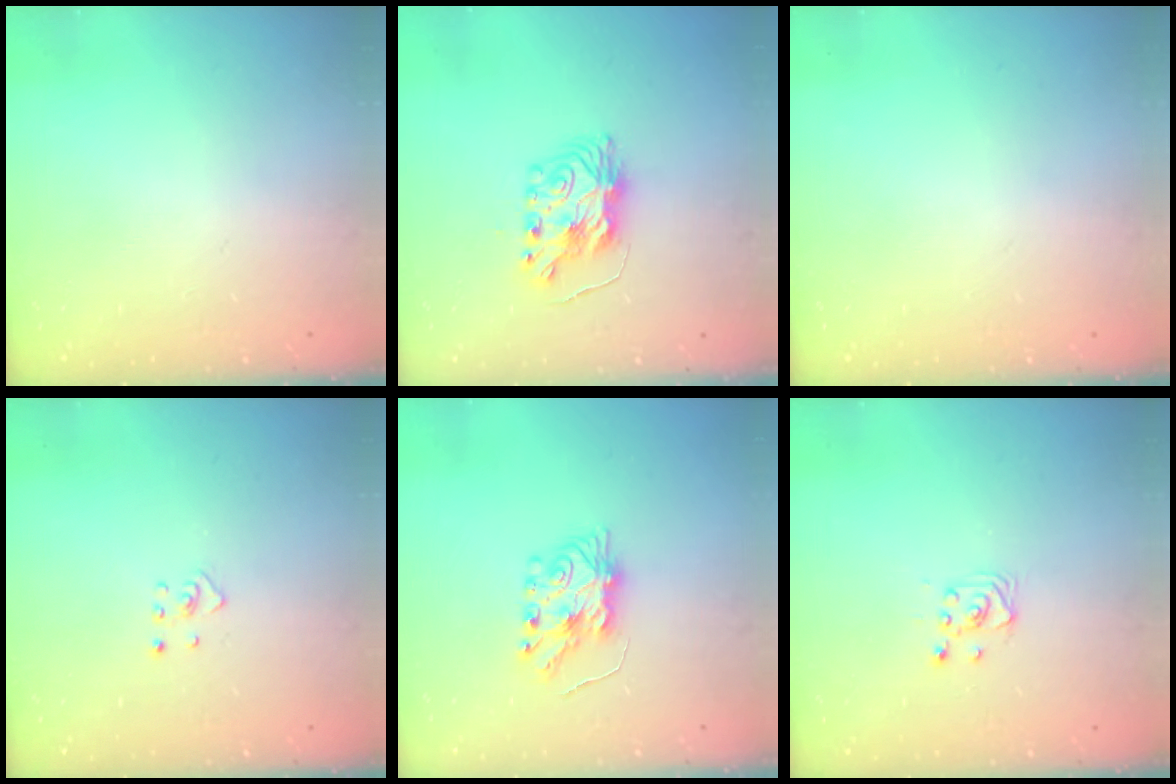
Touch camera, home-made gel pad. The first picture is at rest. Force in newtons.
{"total": 8.6, "press": 8.5, "slide": 0.7}
{"total": 0.0}
{"total": 2.4, "press": 2.3, "slide": 0.4}
{"total": 7.3, "press": 7.3, "slide": 0.5}
{"total": 2.9, "press": 2.9, "slide": 0.4}